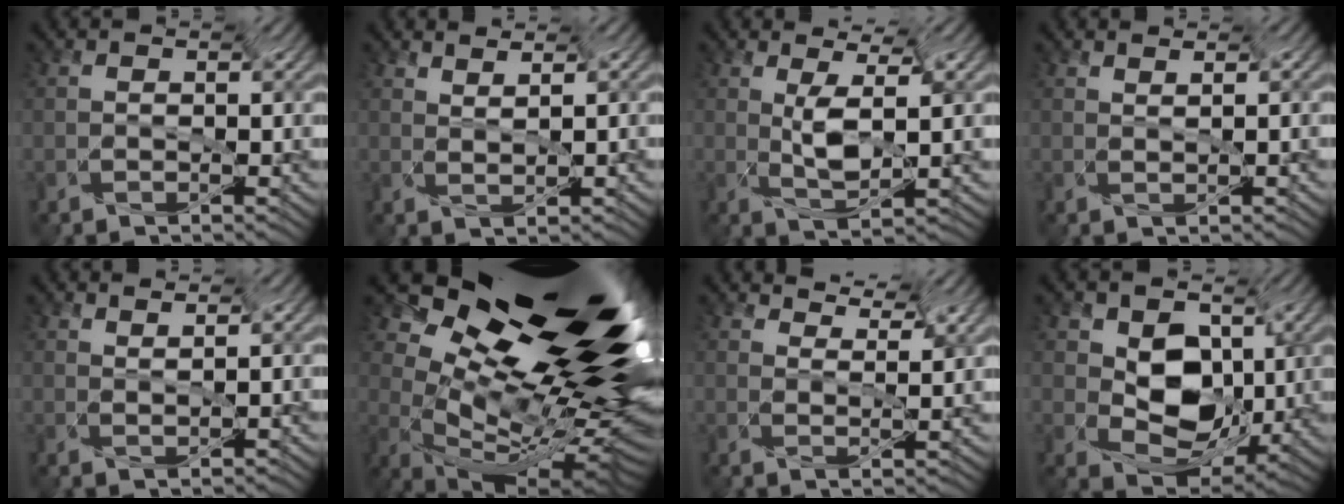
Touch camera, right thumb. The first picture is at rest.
{"total": 2.7, "force": [2.5, -0.2, 1.1], "torque": [-0.019, -0.011, 0.043]}
{"total": 3.4, "force": [-0.1, 0.8, 3.3], "torque": [-0.075, 0.000, 0.005]}
{"total": 1.5, "force": [1.4, -0.4, 0.2], "torque": [-0.002, -0.006, 0.025]}
{"total": 2.1, "force": [1.9, -0.2, 0.7], "torque": [-0.011, -0.009, 0.034]}
{"total": 14.0, "force": [3.7, 5.0, 12.5], "torque": [-0.183, 0.016, 0.071]}
{"total": 2.8, "force": [2.8, -0.5, 0.5], "torque": [-0.024, 0.004, 0.051]}
{"total": 9.0, "force": [-1.9, 6.3, 6.2], "torque": [-0.104, -0.012, -0.016]}